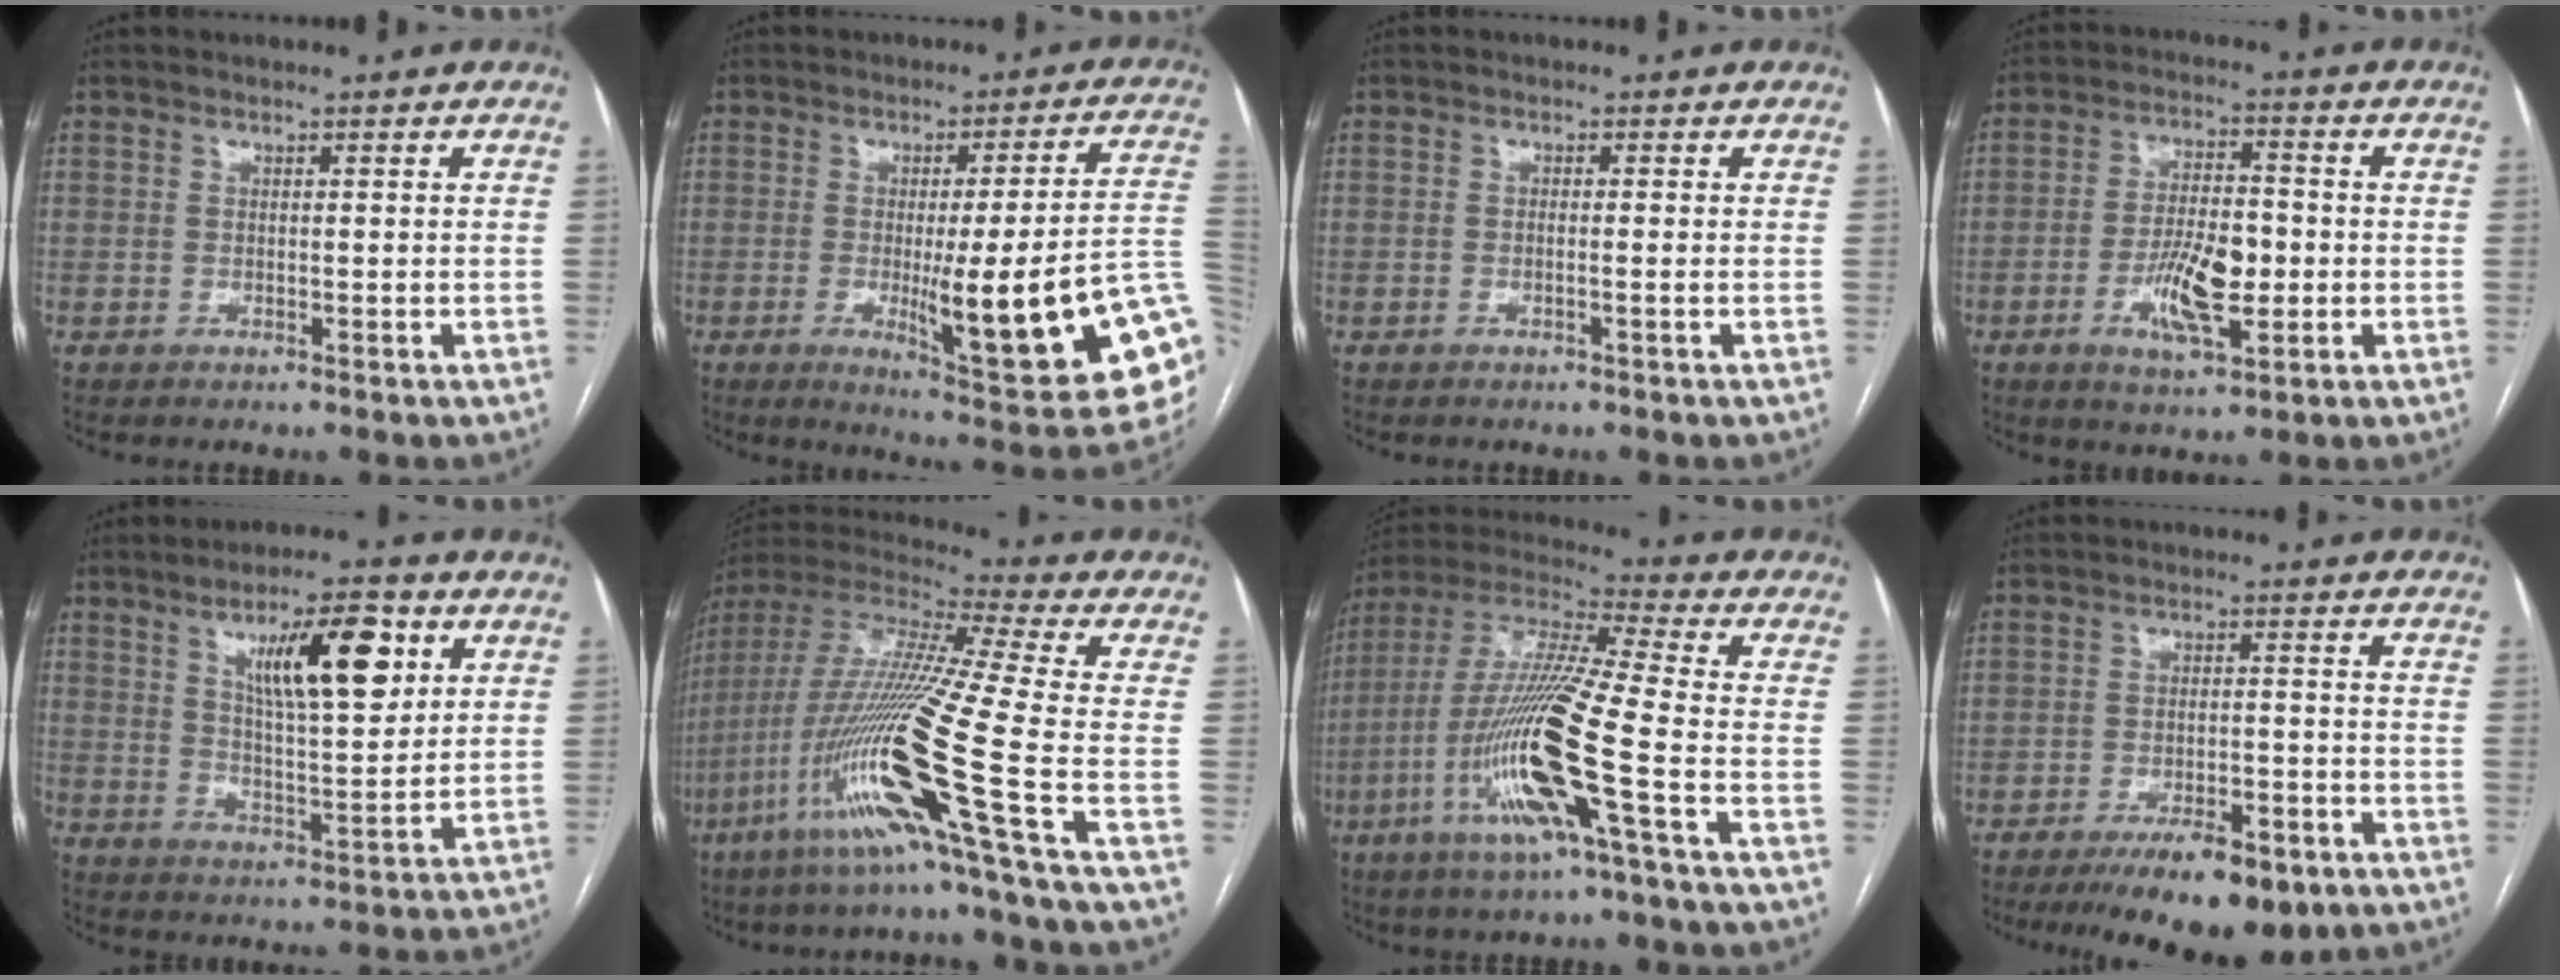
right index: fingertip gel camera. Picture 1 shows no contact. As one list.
[{"total": 22.5, "force": [-4.4, 2.1, 22.0], "torque": [-0.205, -0.007, -0.046]}, {"total": 0.8, "force": [-0.3, -0.2, 0.7], "torque": [-0.011, 0.004, -0.006]}, {"total": 9.5, "force": [-2.3, 3.2, 8.6], "torque": [-0.161, 0.004, -0.035]}, {"total": 12.2, "force": [5.2, 2.8, 10.7], "torque": [-0.175, 0.004, 0.087]}, {"total": 23.5, "force": [-8.9, -1.5, 21.7], "torque": [-0.446, -0.036, -0.177]}, {"total": 17.8, "force": [-6.1, -0.3, 16.8], "torque": [-0.345, -0.013, -0.124]}, {"total": 12.0, "force": [-8.2, 3.5, 8.0], "torque": [-0.117, -0.010, -0.126]}]